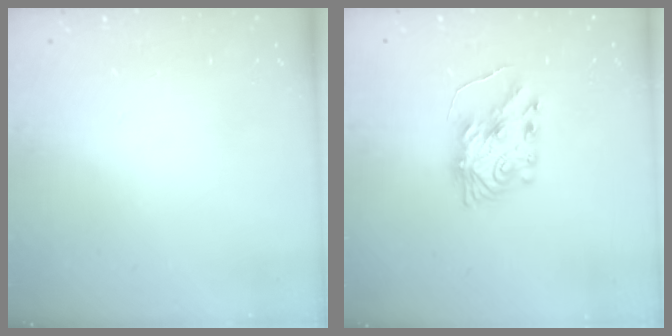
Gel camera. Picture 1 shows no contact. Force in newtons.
{"total": 8.1, "press": 8.1, "slide": 0.6}